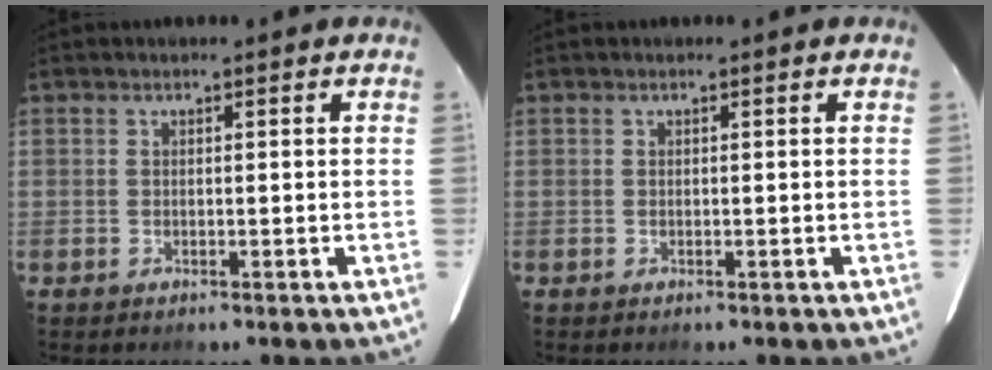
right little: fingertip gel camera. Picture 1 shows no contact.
{"total": 0.0}